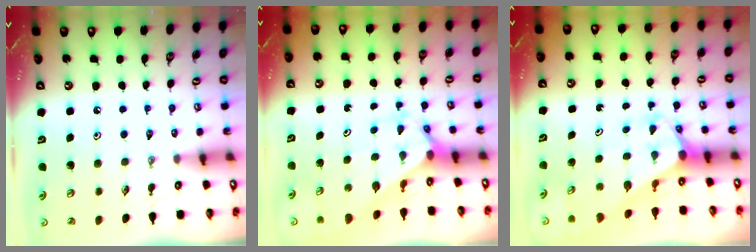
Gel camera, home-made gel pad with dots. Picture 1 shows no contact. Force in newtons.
{"total": 2.2, "press": 2.2, "slide": 0.2}
{"total": 2.9, "press": 2.9, "slide": 0.2}